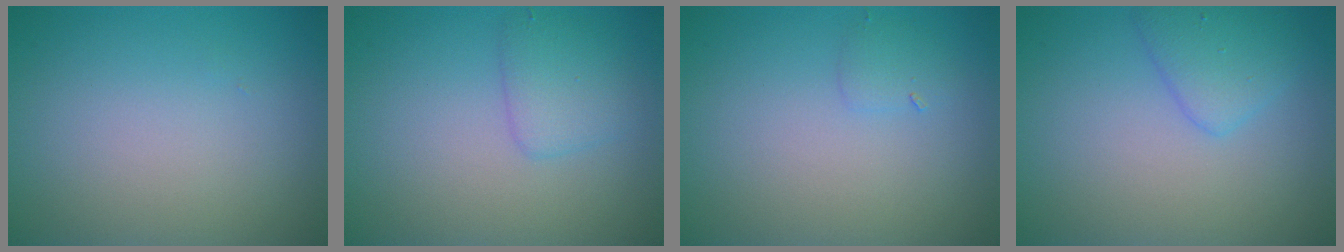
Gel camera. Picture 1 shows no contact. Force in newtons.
{"total": 2.2, "press": 2.2, "slide": 0.1}
{"total": 1.0, "press": 1.0, "slide": 0.0}
{"total": 2.5, "press": 2.5, "slide": 0.1}